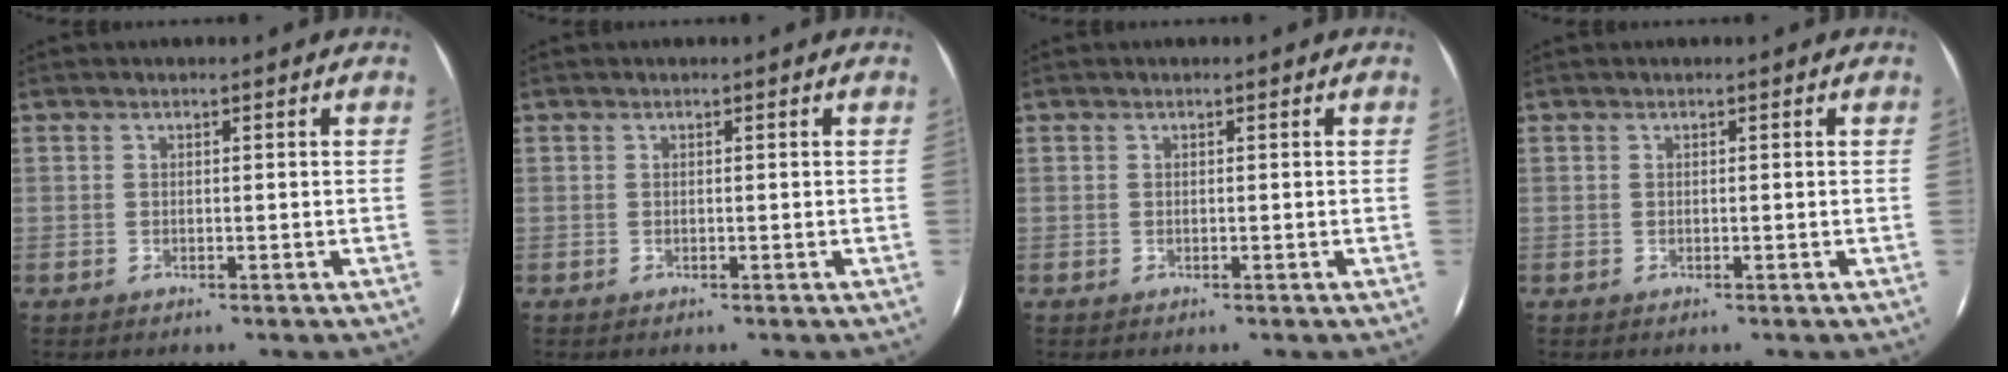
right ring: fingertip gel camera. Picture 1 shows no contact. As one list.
[{"total": 0.0}, {"total": 0.0}, {"total": 0.0}]